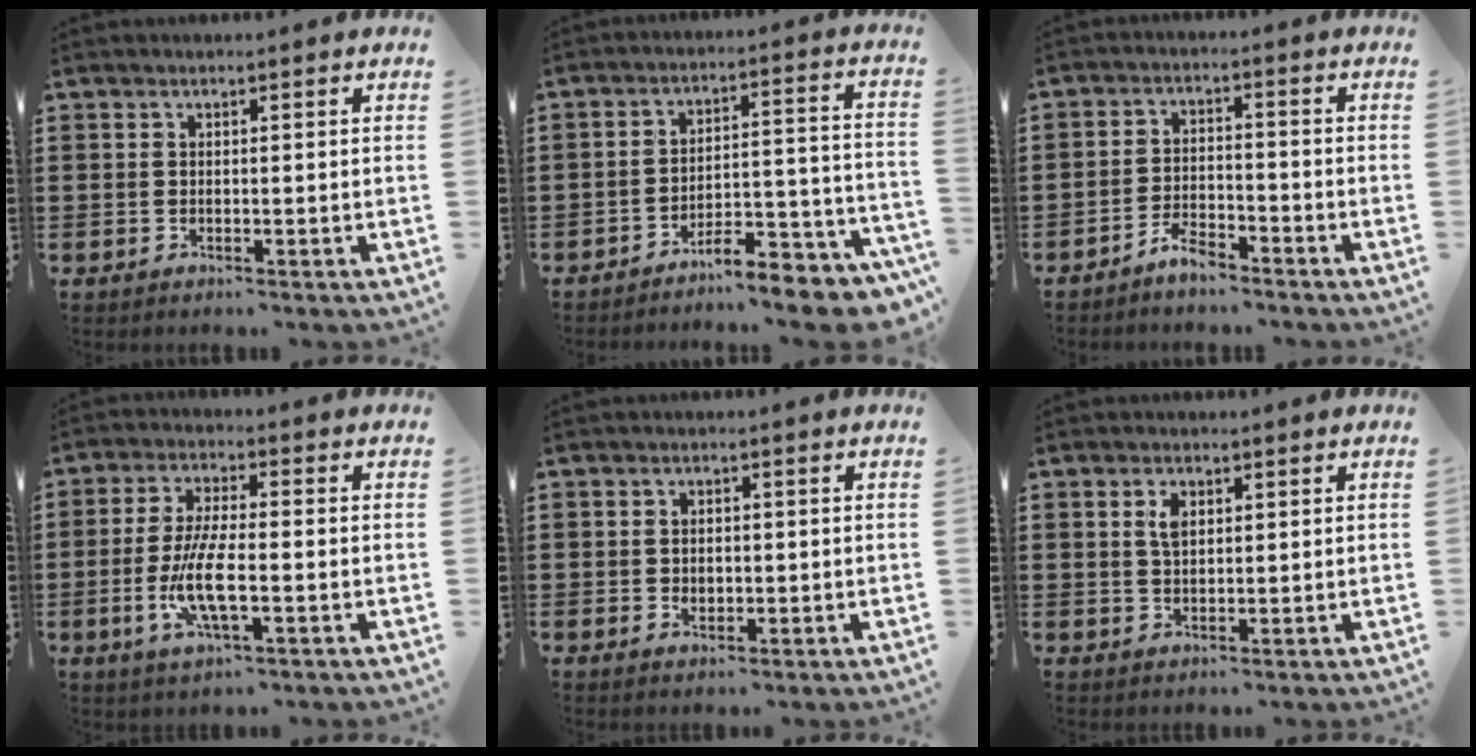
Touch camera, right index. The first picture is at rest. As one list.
[{"total": 7.4, "force": [-7.0, 0.8, 2.3], "torque": [-0.026, 0.013, -0.134]}, {"total": 3.5, "force": [-3.3, 0.7, 0.9], "torque": [-0.027, 0.007, -0.068]}, {"total": 8.0, "force": [-2.3, 2.3, 7.3], "torque": [-0.163, -0.014, -0.047]}, {"total": 1.7, "force": [-0.2, 1.2, 1.1], "torque": [-0.023, 0.006, -0.005]}, {"total": 2.6, "force": [1.0, 1.4, 2.0], "torque": [-0.044, 0.007, 0.016]}]